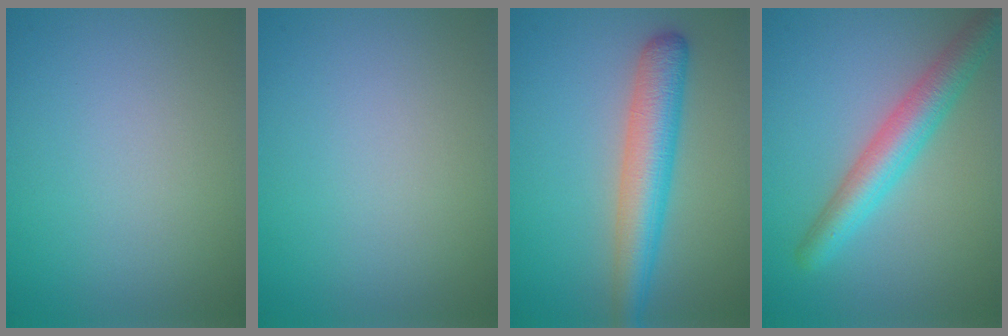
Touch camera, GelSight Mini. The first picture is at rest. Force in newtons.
{"total": 0.0}
{"total": 5.3, "press": 5.3, "slide": 0.2}
{"total": 4.8, "press": 4.8, "slide": 0.1}